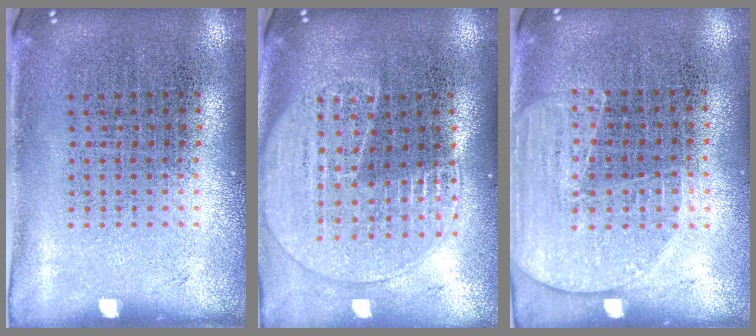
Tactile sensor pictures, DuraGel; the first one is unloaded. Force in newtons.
{"total": 1.8, "press": 1.7, "slide": 0.7}
{"total": 1.8, "press": 1.5, "slide": 0.9}